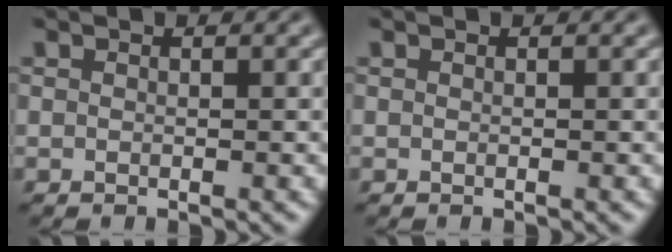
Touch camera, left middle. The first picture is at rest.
{"total": 0.0}